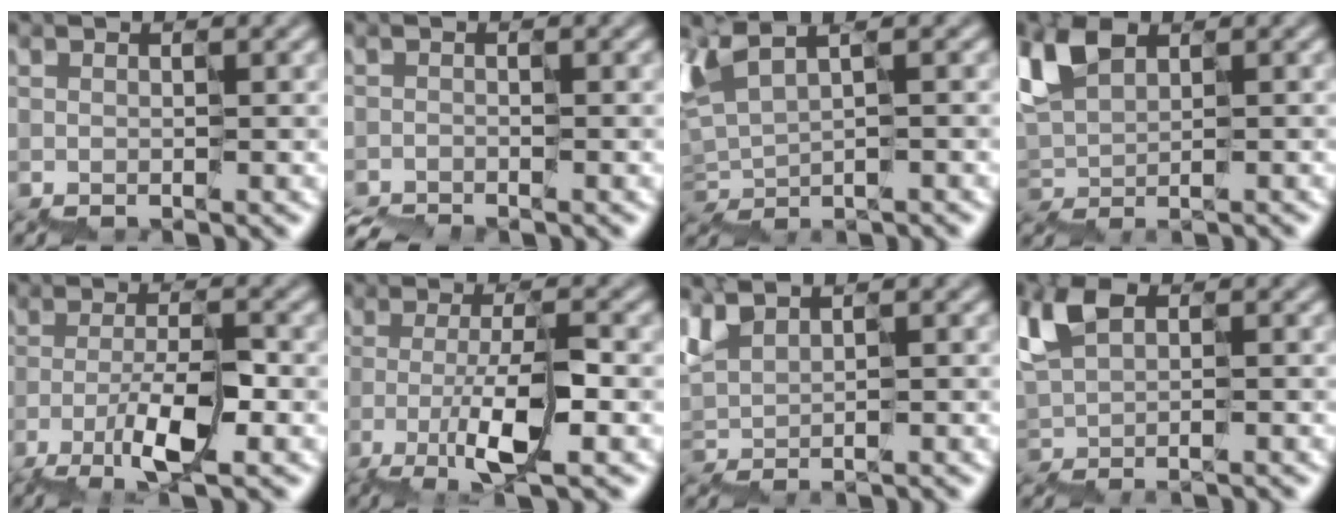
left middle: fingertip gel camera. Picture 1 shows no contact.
{"total": 2.9, "force": [-2.8, 0.2, 0.0], "torque": [0.000, -0.012, -0.053]}
{"total": 2.5, "force": [1.0, 1.3, 1.9], "torque": [-0.054, -0.001, 0.016]}
{"total": 3.5, "force": [1.0, 1.9, 2.7], "torque": [-0.056, 0.009, 0.011]}
{"total": 4.2, "force": [-2.1, 0.8, 3.5], "torque": [-0.063, 0.005, -0.041]}
{"total": 4.8, "force": [-1.5, 0.9, 4.4], "torque": [-0.078, 0.001, -0.030]}
{"total": 2.0, "force": [1.4, 0.7, 1.3], "torque": [-0.035, 0.000, 0.027]}
{"total": 3.5, "force": [0.2, 1.8, 3.0], "torque": [-0.067, 0.004, 0.000]}